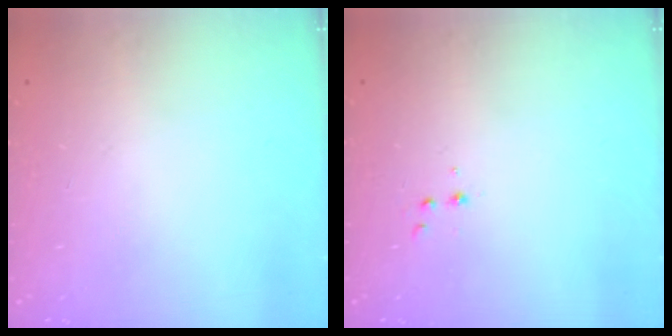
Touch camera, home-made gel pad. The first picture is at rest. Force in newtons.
{"total": 3.2, "press": 3.1, "slide": 1.0}